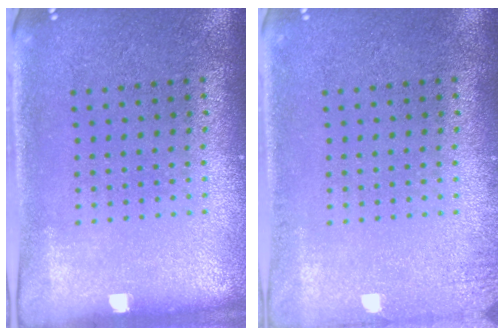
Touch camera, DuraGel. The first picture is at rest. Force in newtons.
{"total": 1.2, "press": 1.2, "slide": 0.2}